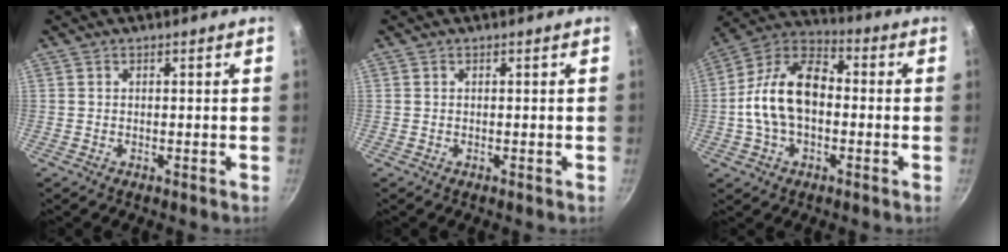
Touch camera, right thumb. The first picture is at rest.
{"total": 0.0}
{"total": 15.3, "force": [-1.1, 9.8, 11.7], "torque": [-0.186, 0.043, -0.039]}